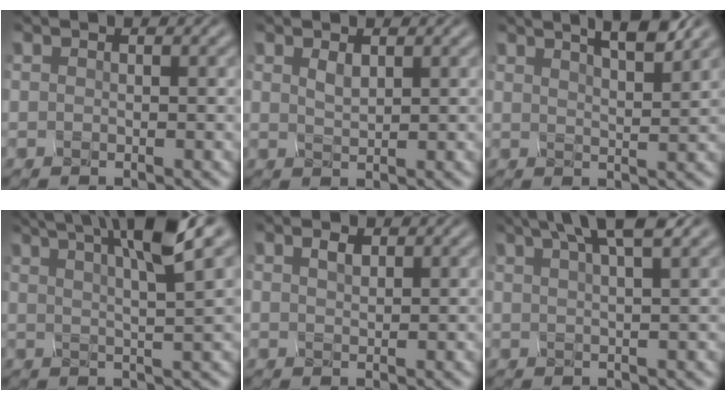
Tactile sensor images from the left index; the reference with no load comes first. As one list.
[{"total": 0.9, "force": [0.3, -0.4, -0.7], "torque": [-0.007, 0.000, 0.026]}, {"total": 3.9, "force": [3.2, 0.4, 2.2], "torque": [-0.017, 0.017, 0.043]}, {"total": 6.8, "force": [3.9, 0.6, 5.6], "torque": [-0.075, 0.023, 0.075]}, {"total": 1.0, "force": [0.2, -0.5, -0.9], "torque": [0.000, 0.000, 0.023]}, {"total": 4.1, "force": [3.1, 0.1, 2.7], "torque": [-0.035, 0.016, 0.057]}]